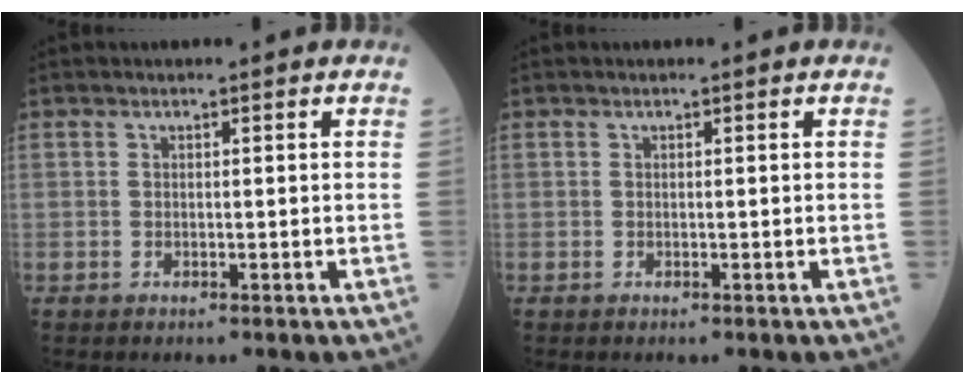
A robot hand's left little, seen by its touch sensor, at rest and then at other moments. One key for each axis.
{"total": 0.0}